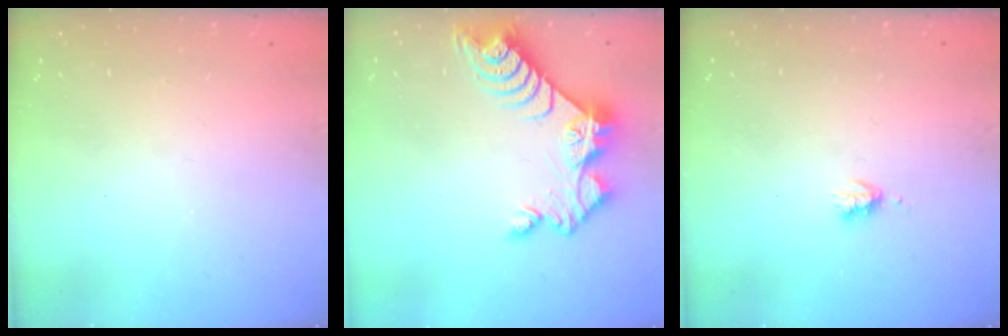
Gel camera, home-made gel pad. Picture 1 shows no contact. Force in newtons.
{"total": 10.1, "press": 10.0, "slide": 1.0}
{"total": 2.9, "press": 2.8, "slide": 0.5}